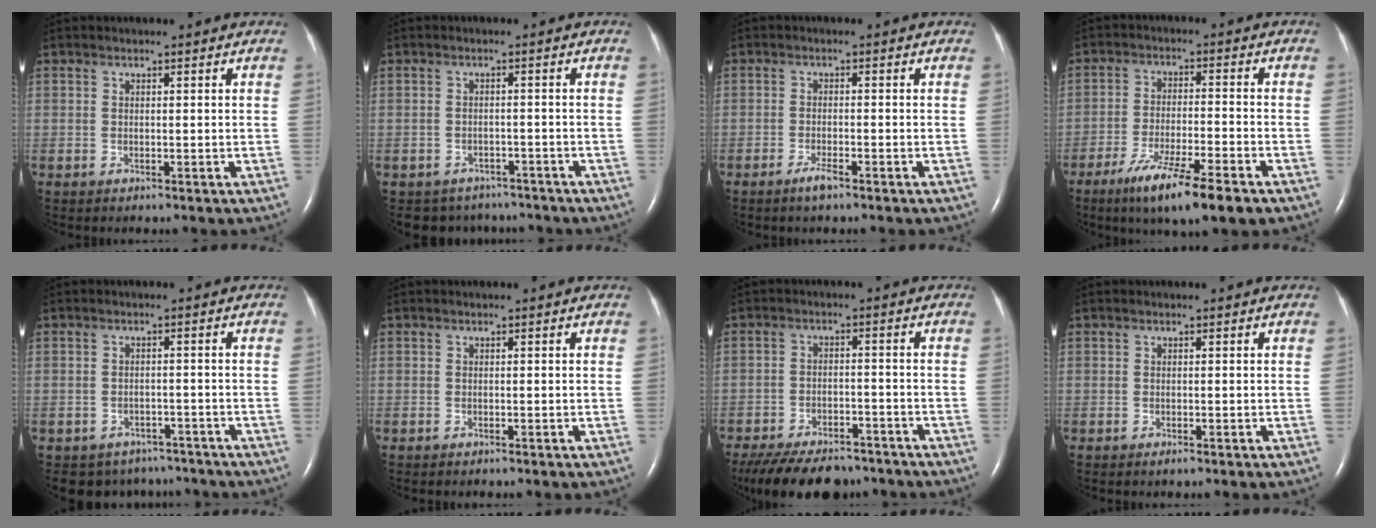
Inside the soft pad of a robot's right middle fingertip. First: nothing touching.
{"total": 5.5, "force": [-4.6, 3.0, 0.1], "torque": [0.004, 0.010, -0.056]}
{"total": 2.1, "force": [-1.6, 0.2, 1.4], "torque": [-0.036, -0.004, -0.031]}
{"total": 11.4, "force": [-7.3, 0.8, 8.7], "torque": [-0.157, -0.028, -0.120]}
{"total": 6.9, "force": [-5.8, 3.7, 0.2], "torque": [0.001, 0.014, -0.069]}
{"total": 0.0}
{"total": 15.5, "force": [-12.6, 6.1, 6.7], "torque": [-0.152, -0.017, -0.182]}
{"total": 0.5, "force": [-0.4, 0.1, 0.4], "torque": [-0.008, -0.001, -0.005]}